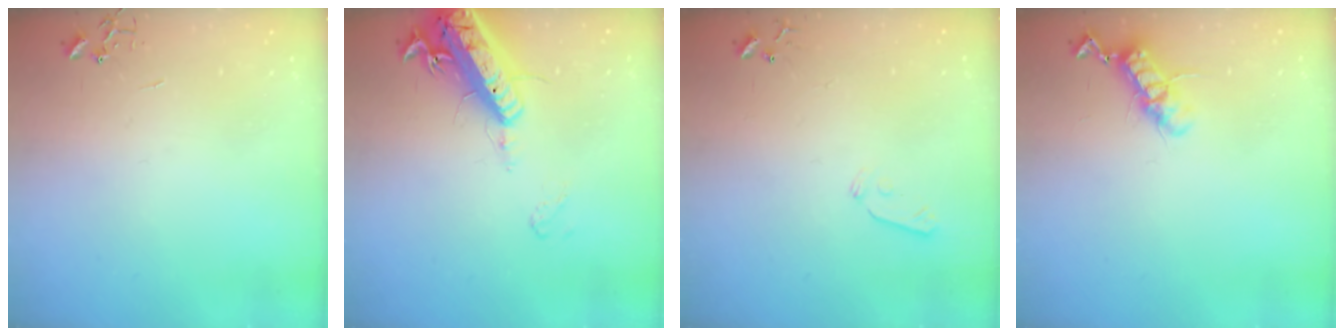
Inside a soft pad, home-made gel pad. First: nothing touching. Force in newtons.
{"total": 18.9, "press": 18.5, "slide": 3.7}
{"total": 5.4, "press": 5.4, "slide": 0.8}
{"total": 11.0, "press": 10.9, "slide": 1.1}